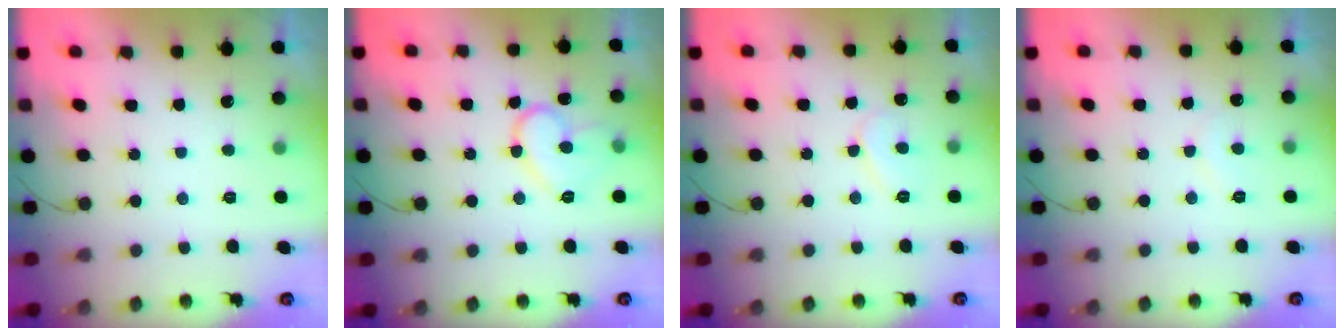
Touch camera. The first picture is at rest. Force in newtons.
{"total": 12.4, "press": 12.4, "slide": 0.3}
{"total": 6.6, "press": 6.6, "slide": 0.5}
{"total": 4.9, "press": 4.8, "slide": 0.3}